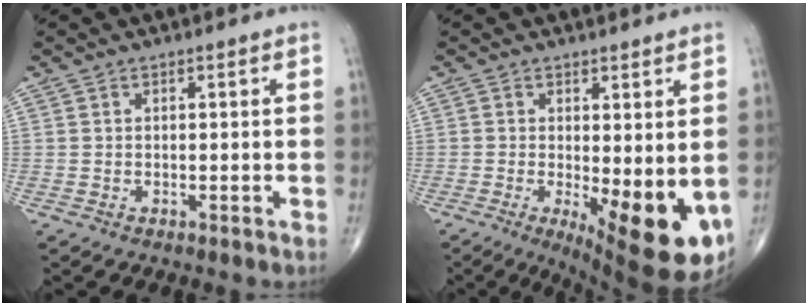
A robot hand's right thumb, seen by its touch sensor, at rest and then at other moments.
{"total": 13.4, "force": [-2.8, 4.6, 12.3], "torque": [-0.162, -0.027, -0.023]}